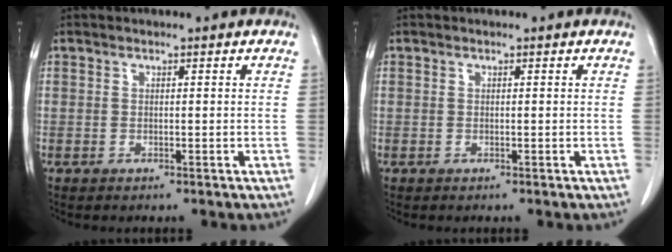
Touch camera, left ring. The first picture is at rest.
{"total": 0.0}